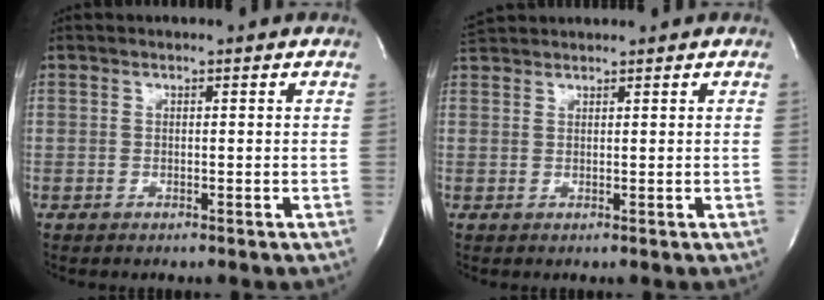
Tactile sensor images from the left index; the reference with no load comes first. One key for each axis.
{"total": 3.2, "fx": 3.1, "fy": 0.0, "fz": 0.5, "tx": -0.014, "ty": 0.029, "tz": 0.063}